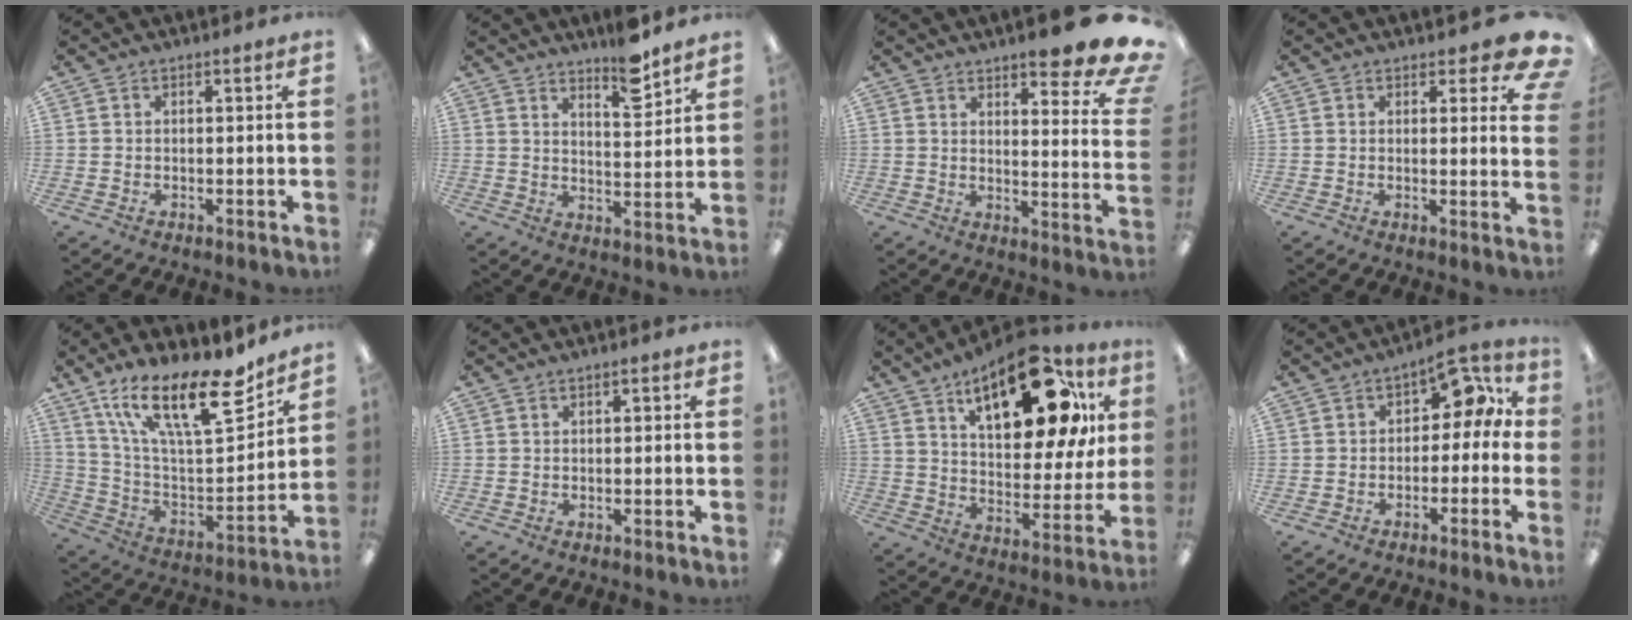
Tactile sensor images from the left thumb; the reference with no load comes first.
{"total": 8.5, "force": [7.0, 2.1, 4.3], "torque": [-0.048, -0.048, 0.116]}
{"total": 11.4, "force": [8.6, 2.3, 7.1], "torque": [-0.086, -0.067, 0.141]}
{"total": 6.3, "force": [3.8, 2.6, 4.4], "torque": [-0.041, -0.020, 0.061]}
{"total": 21.9, "force": [14.9, 6.7, 14.6], "torque": [-0.246, -0.098, 0.254]}
{"total": 0.8, "force": [0.2, 0.5, 0.6], "torque": [-0.012, 0.003, 0.004]}
{"total": 23.3, "force": [12.9, 10.1, 16.6], "torque": [-0.233, -0.060, 0.207]}
{"total": 7.8, "force": [3.0, 4.5, 5.6], "torque": [-0.073, -0.012, 0.047]}